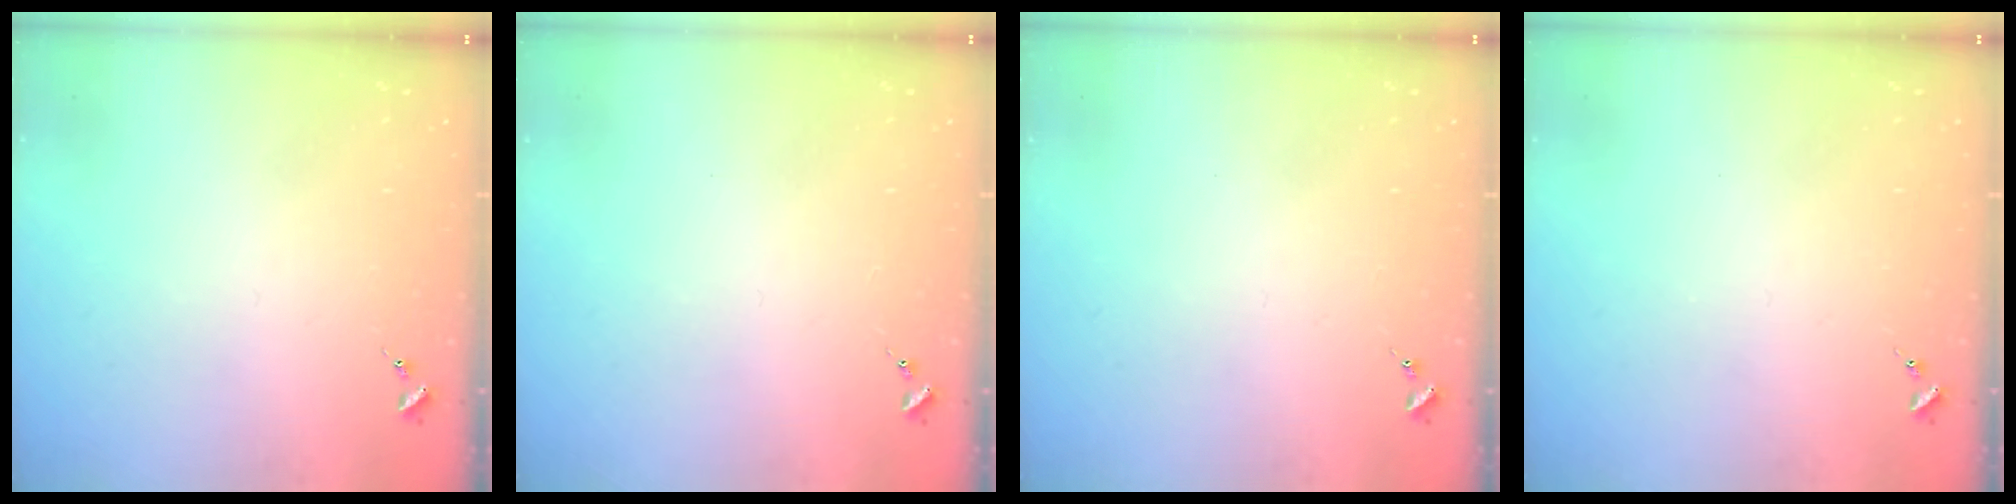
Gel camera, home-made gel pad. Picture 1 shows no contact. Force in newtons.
{"total": 0.0}
{"total": 0.0}
{"total": 0.0}